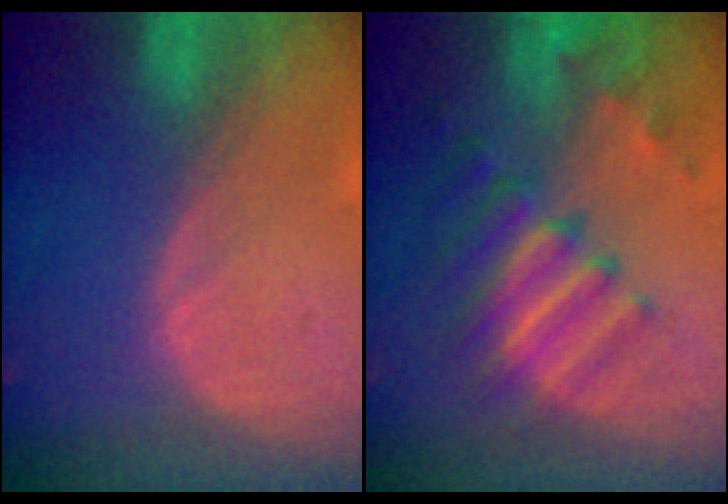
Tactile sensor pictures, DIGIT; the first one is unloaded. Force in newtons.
{"total": 9.5, "press": 8.4, "slide": 4.4}